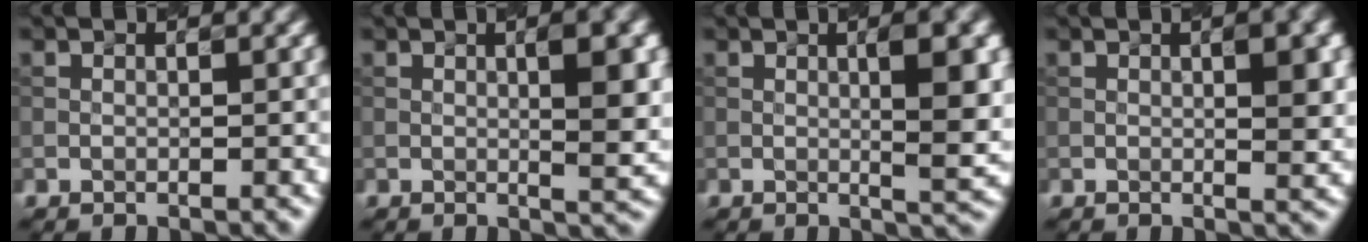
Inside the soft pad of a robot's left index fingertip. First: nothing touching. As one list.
[{"total": 5.3, "force": [0.7, 1.2, 5.1], "torque": [-0.057, 0.009, 0.017]}, {"total": 5.8, "force": [0.6, 1.2, 5.6], "torque": [-0.067, 0.006, 0.018]}, {"total": 3.6, "force": [0.5, 0.9, 3.4], "torque": [-0.038, 0.008, 0.015]}]